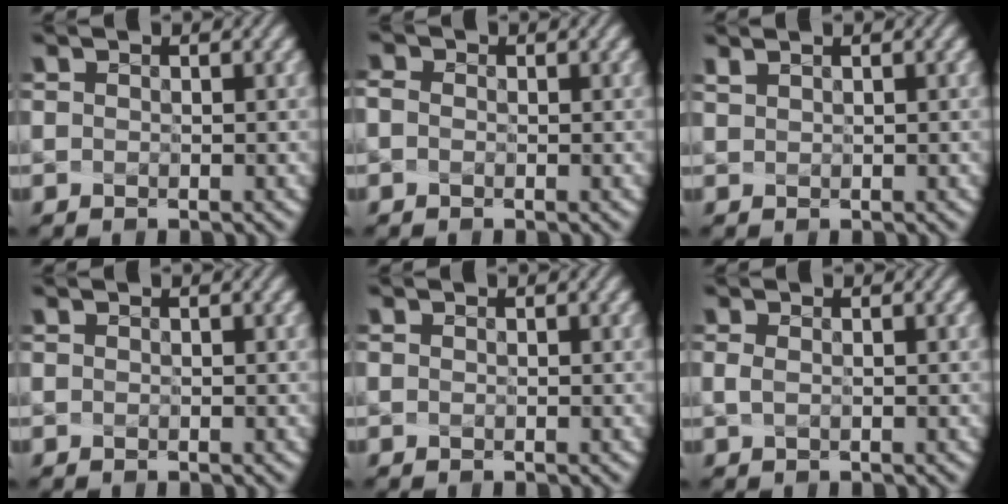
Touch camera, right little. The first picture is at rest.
{"total": 1.1, "force": [0.0, 0.9, 0.7], "torque": [-0.012, 0.003, -0.004]}
{"total": 1.0, "force": [0.0, -0.6, -0.7], "torque": [0.003, -0.013, 0.024]}
{"total": 0.0}
{"total": 0.0}
{"total": 0.5, "force": [-0.1, 0.3, 0.5], "torque": [-0.021, -0.008, 0.010]}